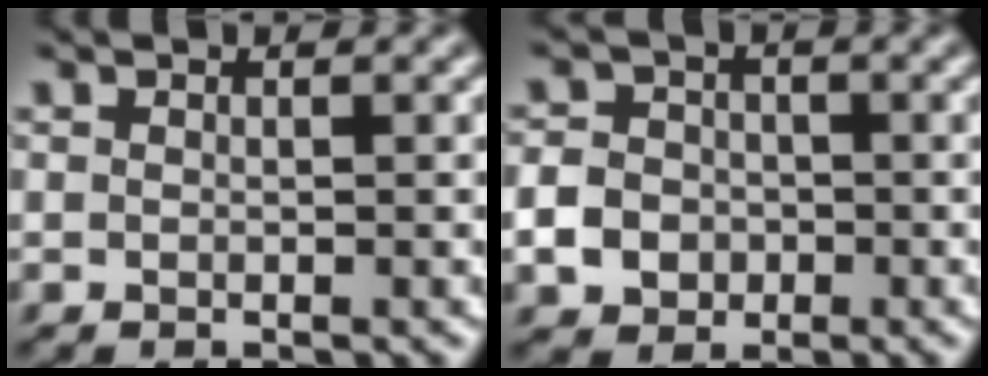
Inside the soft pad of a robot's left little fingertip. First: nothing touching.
{"total": 4.7, "force": [-1.6, 4.1, 1.8], "torque": [-0.026, -0.003, -0.052]}